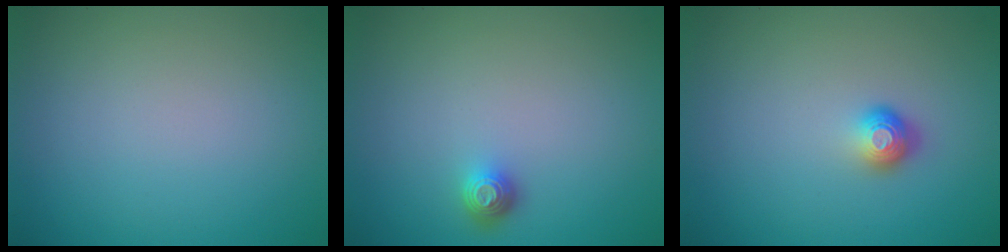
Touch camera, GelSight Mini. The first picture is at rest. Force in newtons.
{"total": 1.3, "press": 1.1, "slide": 0.8}
{"total": 1.8, "press": 1.2, "slide": 1.2}